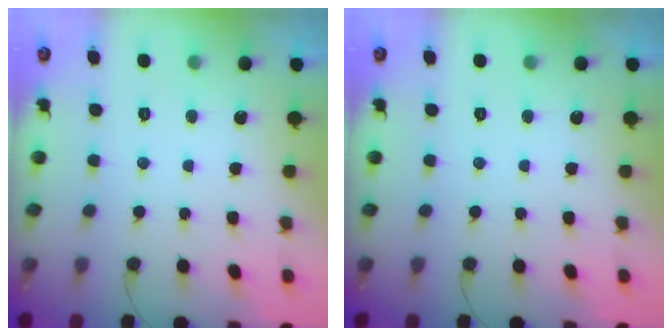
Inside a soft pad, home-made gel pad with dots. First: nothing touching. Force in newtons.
{"total": 0.0}